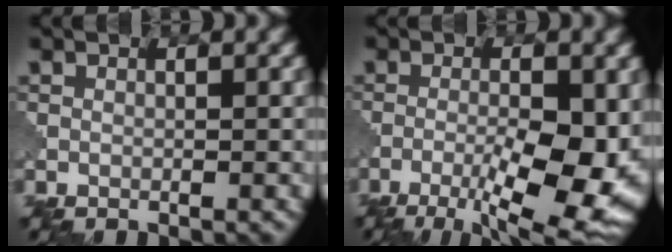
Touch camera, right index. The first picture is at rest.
{"total": 10.9, "force": [-3.9, 3.5, 9.5], "torque": [-0.156, -0.015, -0.053]}